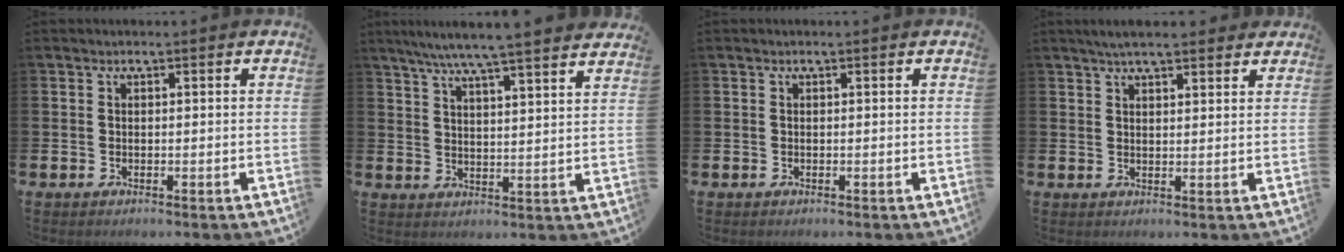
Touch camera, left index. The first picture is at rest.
{"total": 7.0, "force": [6.5, -0.4, 2.4], "torque": [-0.065, -0.035, 0.113]}
{"total": 0.0}
{"total": 4.1, "force": [3.8, 0.6, 1.5], "torque": [-0.035, -0.009, 0.067]}